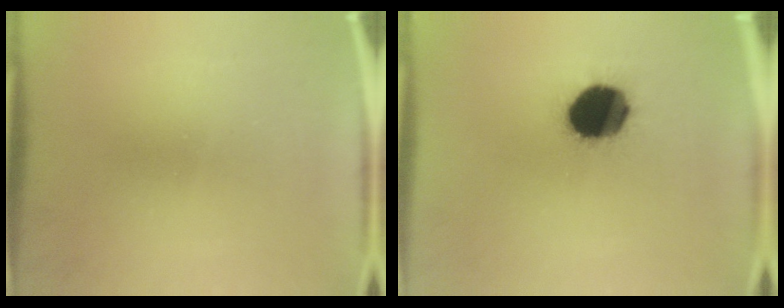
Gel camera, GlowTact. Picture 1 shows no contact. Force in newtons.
{"total": 14.9}